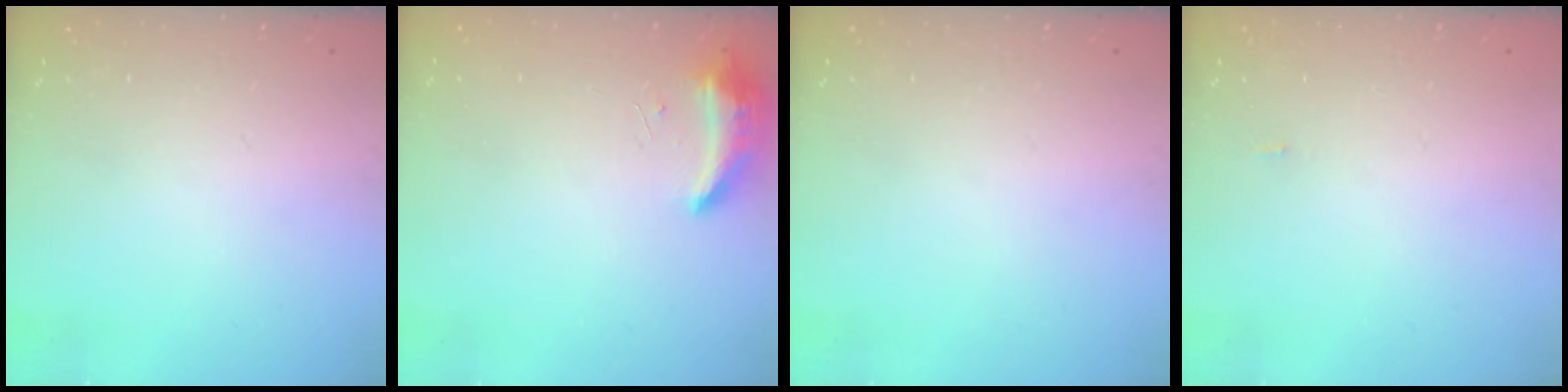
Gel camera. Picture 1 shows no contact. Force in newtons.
{"total": 14.4, "press": 9.5, "slide": 10.8}
{"total": 0.0}
{"total": 12.5, "press": 4.6, "slide": 11.7}